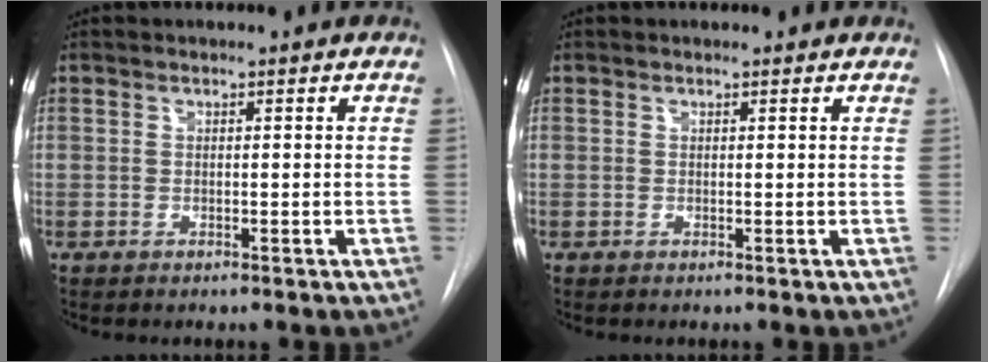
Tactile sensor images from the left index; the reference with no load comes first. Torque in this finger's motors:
{"motor_torque": [0.12, -0.05, -0.13, 0.02]}